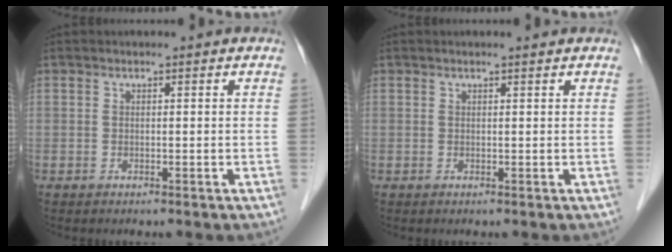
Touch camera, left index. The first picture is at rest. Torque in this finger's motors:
{"motor_torque": [0.37, -0.35, 0.08, 0.01]}